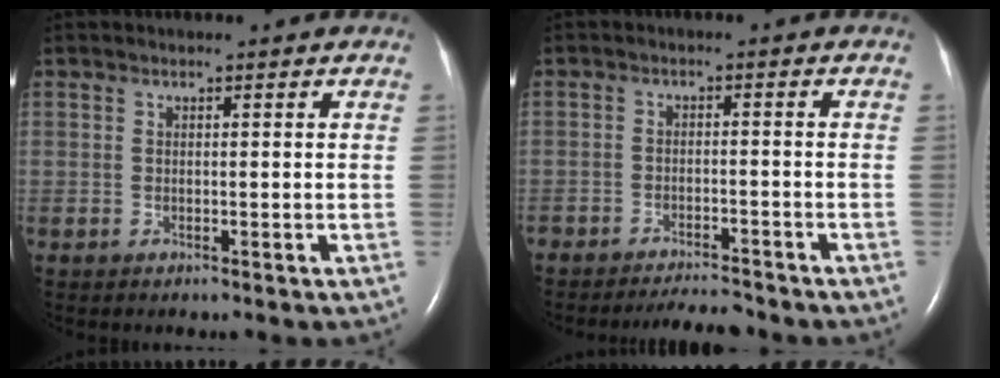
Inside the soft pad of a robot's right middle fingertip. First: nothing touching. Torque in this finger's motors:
{"motor_torque": [-0.18, -0.26, 0.03, 0.01]}